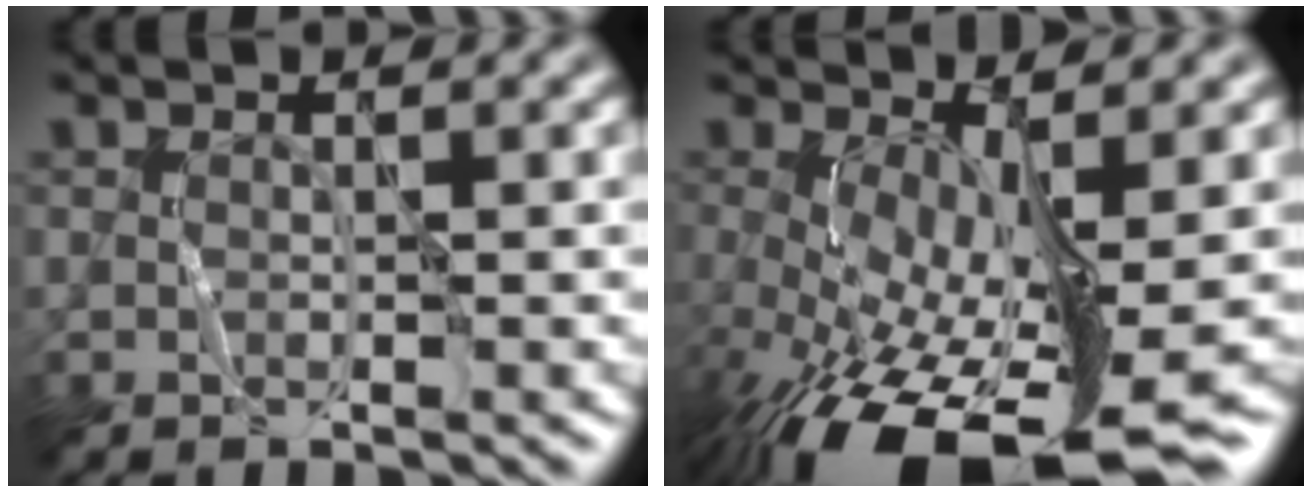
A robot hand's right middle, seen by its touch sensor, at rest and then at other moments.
{"total": 11.4, "force": [-4.2, 3.7, 9.9], "torque": [-0.188, -0.031, -0.055]}